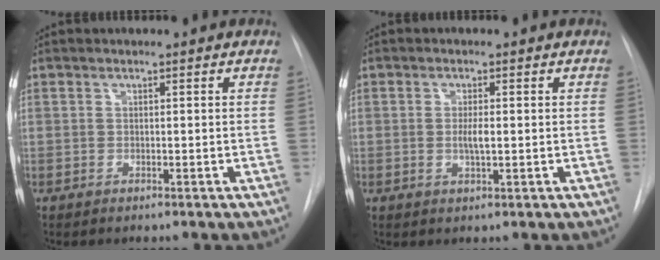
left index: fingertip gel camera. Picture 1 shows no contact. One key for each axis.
{"total": 2.2, "fx": -0.8, "fy": 0.4, "fz": 2.0, "tx": -0.041, "ty": -0.008, "tz": -0.014}